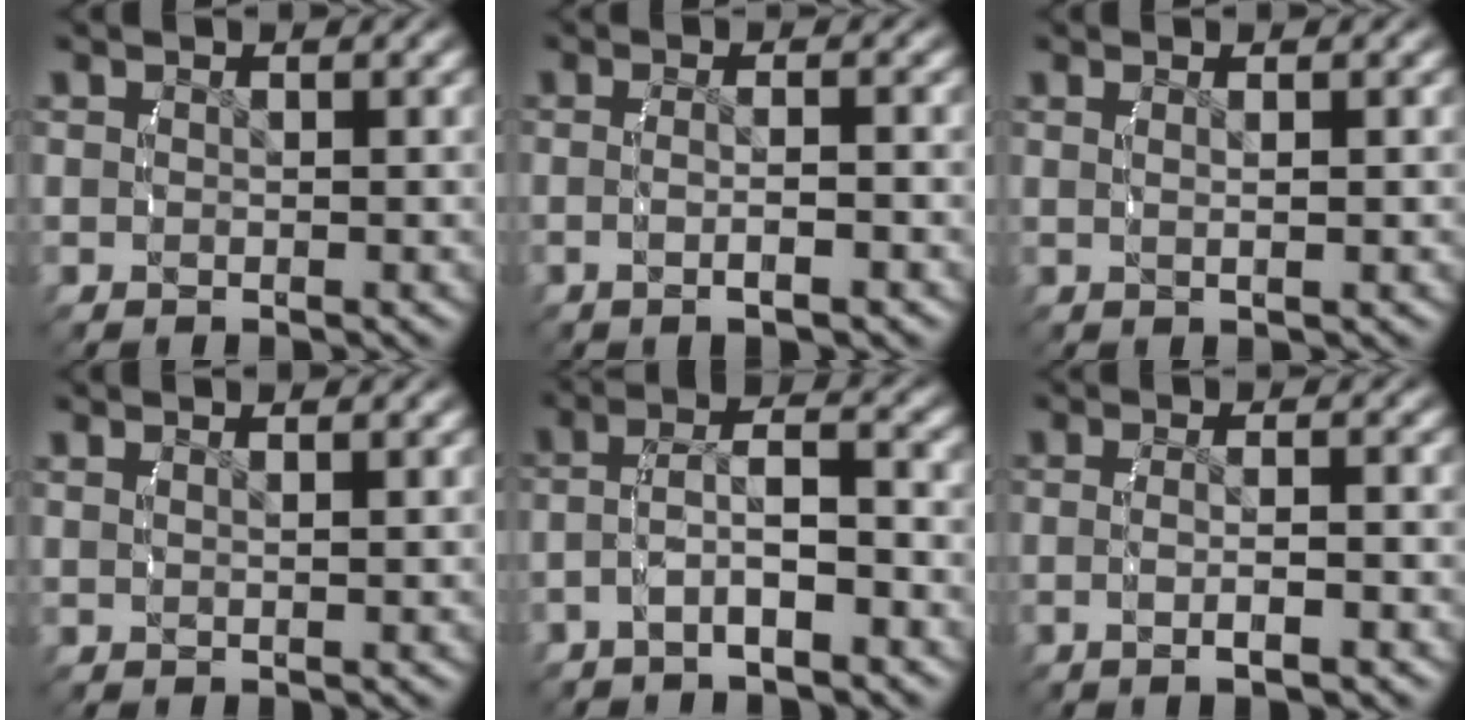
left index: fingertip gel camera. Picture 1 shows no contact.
{"total": 2.5, "force": [-1.0, -0.4, 2.3], "torque": [-0.041, 0.003, -0.014]}
{"total": 1.5, "force": [0.4, -0.8, 1.2], "torque": [-0.017, 0.004, 0.010]}
{"total": 1.3, "force": [0.7, -1.0, 0.5], "torque": [-0.006, 0.000, 0.017]}
{"total": 3.5, "force": [-1.6, 1.2, 2.9], "torque": [-0.060, 0.003, -0.026]}
{"total": 2.8, "force": [-1.2, -0.3, 2.5], "torque": [-0.045, 0.003, -0.017]}